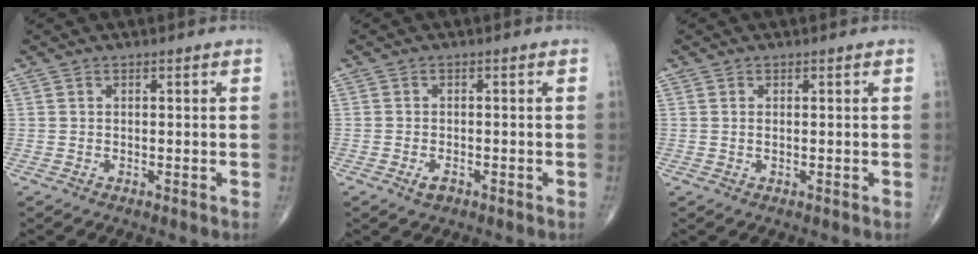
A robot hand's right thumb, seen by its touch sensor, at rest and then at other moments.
{"total": 1.9, "force": [-1.0, 1.1, 1.2], "torque": [-0.020, 0.003, -0.016]}
{"total": 0.5, "force": [0.1, 0.2, 0.5], "torque": [-0.013, 0.000, 0.003]}